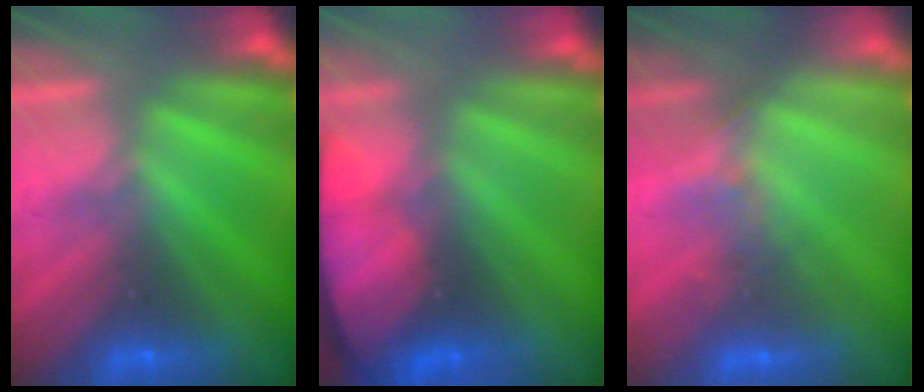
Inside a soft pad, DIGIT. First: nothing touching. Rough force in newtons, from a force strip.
{"total": 8.6}
{"total": 2.6}